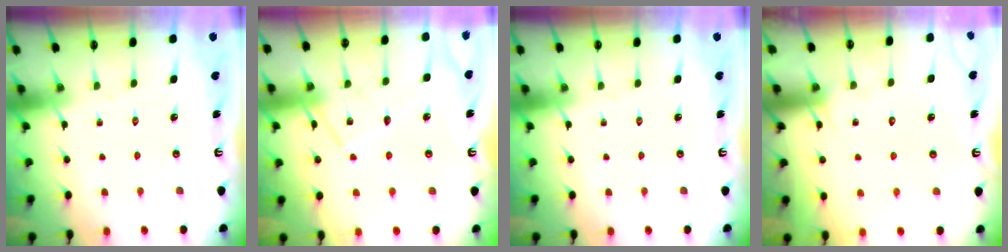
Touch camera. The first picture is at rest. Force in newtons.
{"total": 11.8, "press": 11.8, "slide": 0.9}
{"total": 0.0}
{"total": 5.6, "press": 5.5, "slide": 0.4}